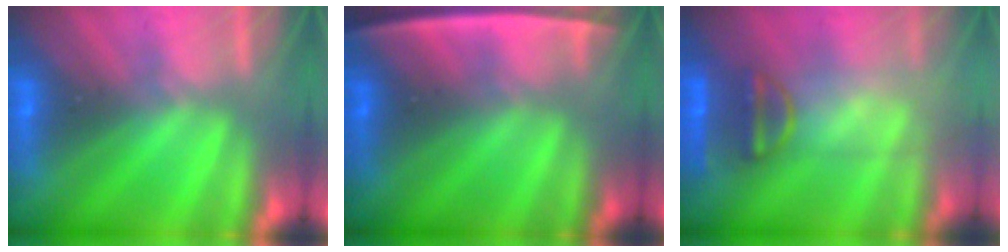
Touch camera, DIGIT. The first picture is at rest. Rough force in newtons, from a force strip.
{"total": 2.3}
{"total": 7.5}